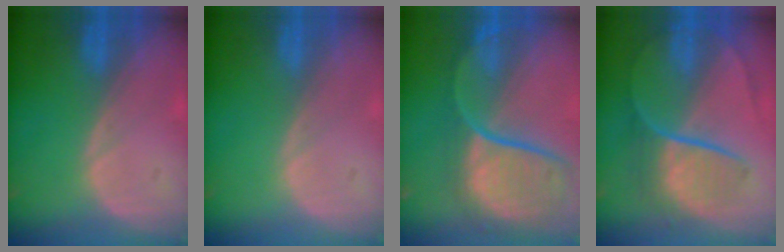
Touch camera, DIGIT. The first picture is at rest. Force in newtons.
{"total": 0.0}
{"total": 12.0, "press": 9.9, "slide": 6.8}
{"total": 8.9, "press": 7.6, "slide": 4.7}